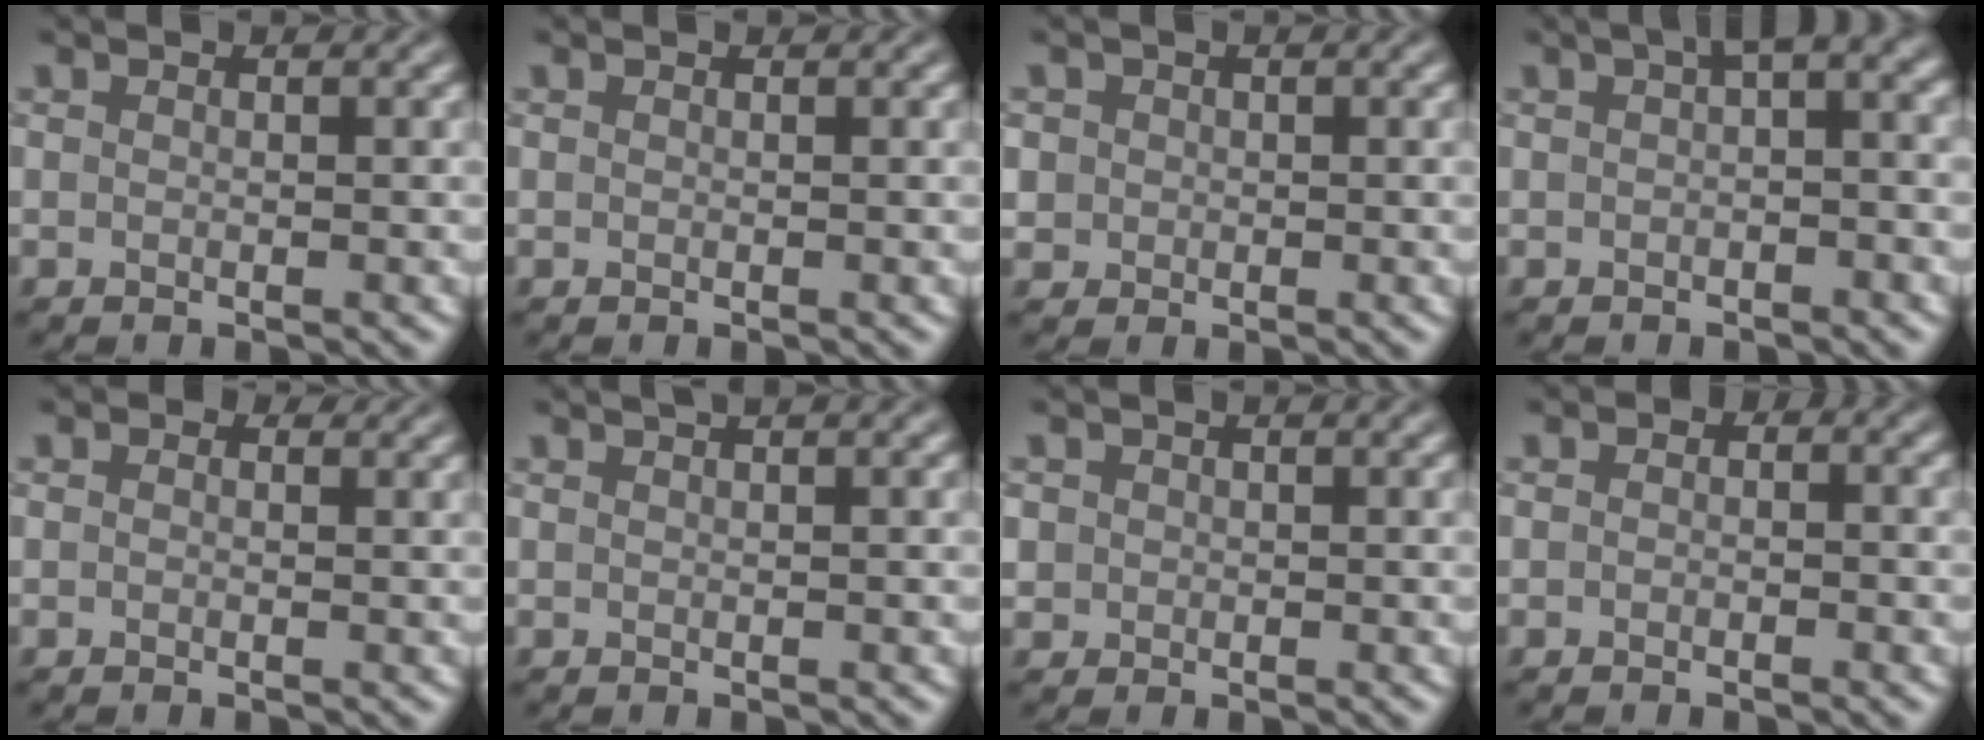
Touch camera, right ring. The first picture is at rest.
{"total": 0.0}
{"total": 1.5, "force": [0.2, 1.5, 0.2], "torque": [0.002, 0.001, 0.008]}
{"total": 3.1, "force": [0.6, 1.0, 2.8], "torque": [-0.029, 0.015, 0.003]}
{"total": 0.7, "force": [0.2, 0.6, 0.3], "torque": [-0.005, -0.005, -0.004]}
{"total": 1.3, "force": [0.8, 0.4, 0.9], "torque": [-0.009, 0.001, 0.007]}
{"total": 1.2, "force": [0.1, 1.1, 0.1], "torque": [0.008, -0.003, 0.004]}
{"total": 1.0, "force": [-0.3, 0.8, 0.5], "torque": [-0.010, -0.004, -0.008]}